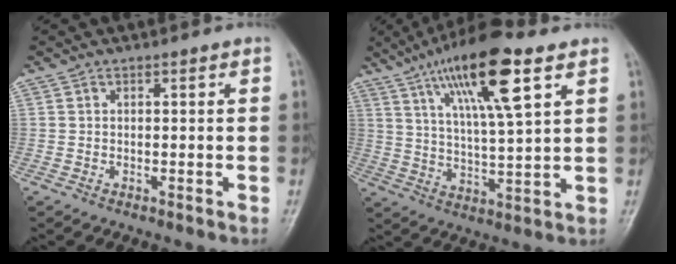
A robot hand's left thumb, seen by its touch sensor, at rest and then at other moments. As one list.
[{"total": 17.0, "force": [8.7, 4.0, 14.0], "torque": [-0.233, -0.019, 0.153]}]